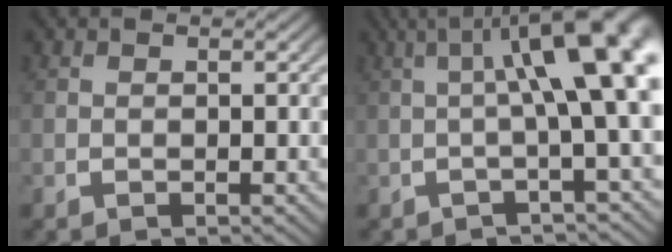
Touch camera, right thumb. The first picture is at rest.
{"total": 9.1, "force": [2.1, 3.4, 8.2], "torque": [-0.102, 0.024, 0.014]}